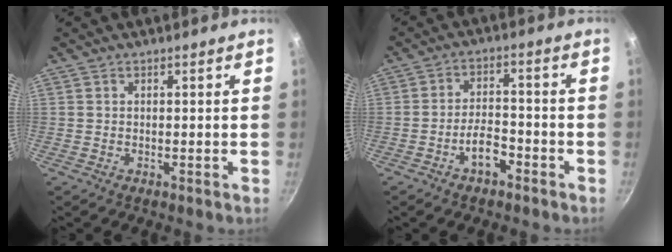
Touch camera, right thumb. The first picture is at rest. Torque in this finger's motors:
{"motor_torque": [-0.08, 0.11, -0.08, -0.03, 0.11]}